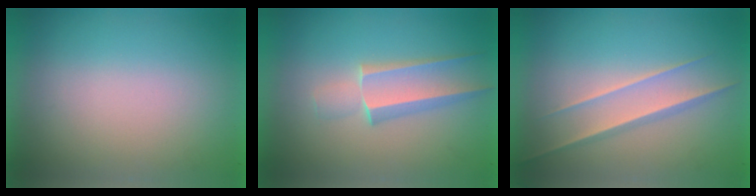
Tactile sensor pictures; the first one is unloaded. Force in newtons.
{"total": 2.2}
{"total": 1.5}